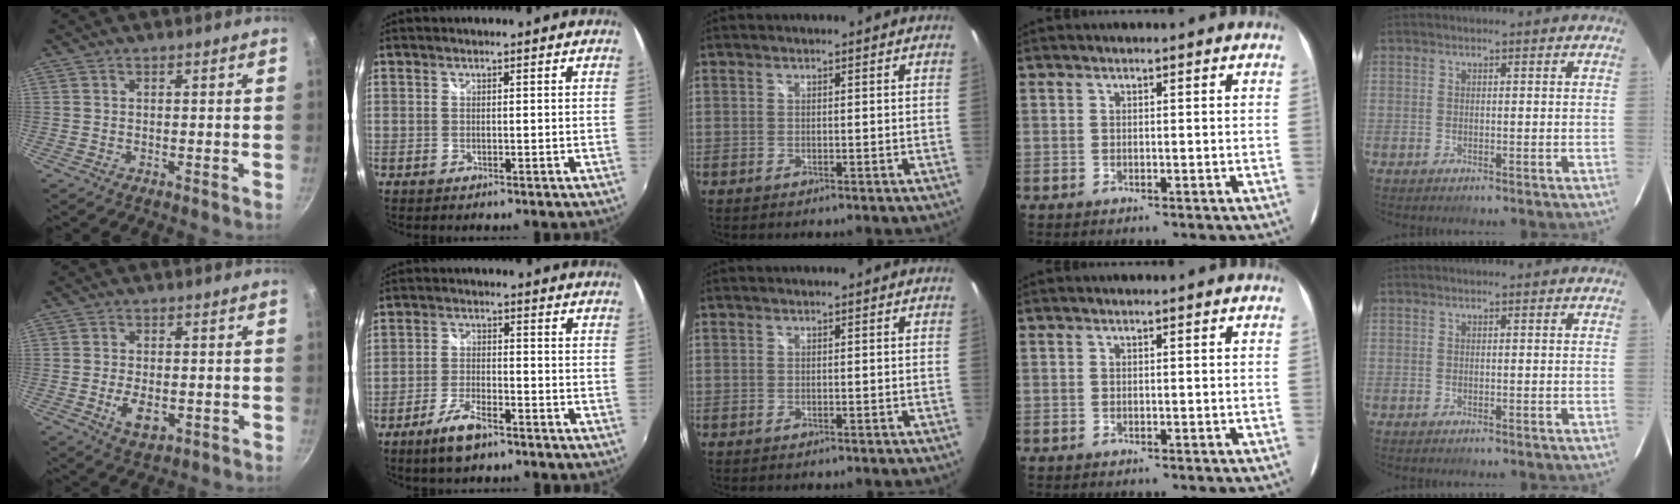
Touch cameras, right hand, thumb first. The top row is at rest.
{"thumb": {"total": 5.8, "force": [-1.4, 3.3, 4.6], "torque": [-0.075, -0.001, -0.015]}, "index": {"total": 6.7, "force": [-4.6, 2.2, 4.2], "torque": [-0.100, -0.006, -0.086]}}